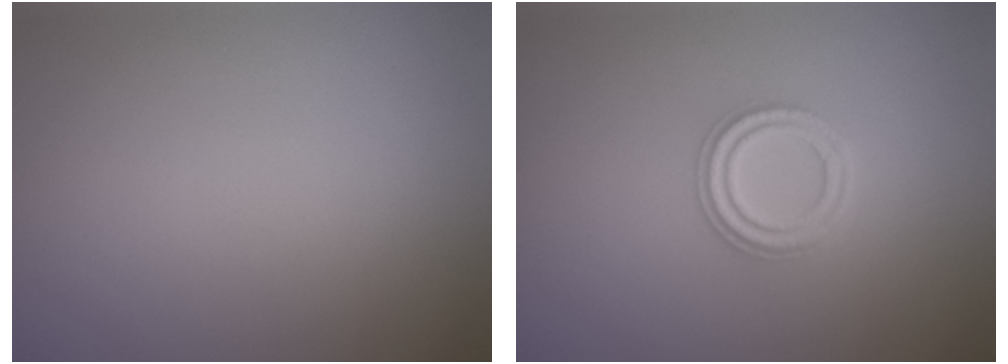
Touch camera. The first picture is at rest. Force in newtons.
{"total": 2.3, "press": 2.2, "slide": 0.4}